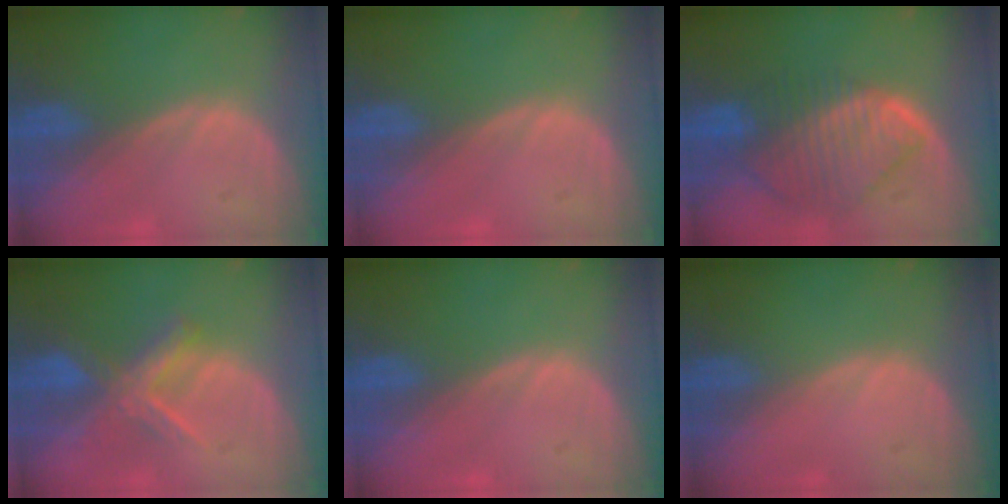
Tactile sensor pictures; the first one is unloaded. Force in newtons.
{"total": 0.0}
{"total": 10.0, "press": 8.7, "slide": 4.9}
{"total": 6.7, "press": 6.1, "slide": 2.9}
{"total": 0.0}
{"total": 0.0}